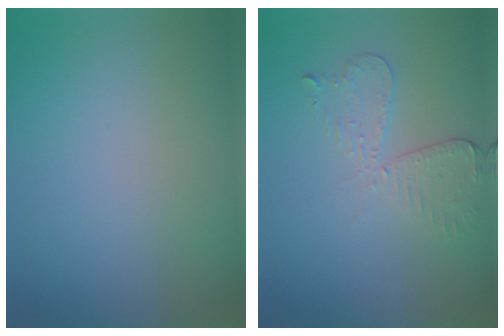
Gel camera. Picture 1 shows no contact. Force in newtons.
{"total": 3.0, "press": 2.6, "slide": 1.5}